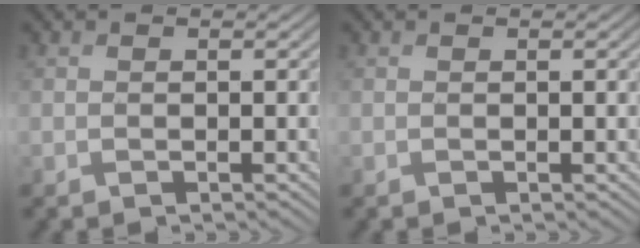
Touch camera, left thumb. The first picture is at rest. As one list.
[{"total": 1.5, "force": [0.1, 0.2, 1.5], "torque": [-0.021, 0.002, 0.001]}]